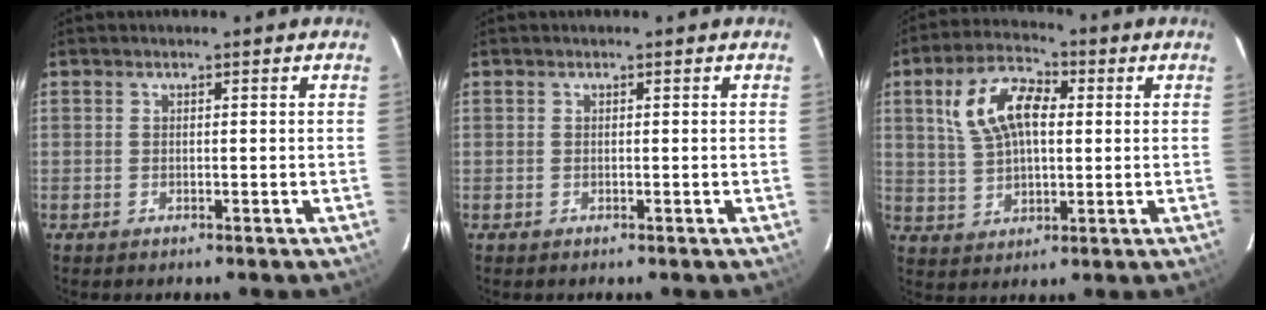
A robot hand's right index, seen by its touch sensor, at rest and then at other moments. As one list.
[{"total": 0.0}, {"total": 12.5, "force": [2.9, 7.1, 9.9], "torque": [-0.197, 0.028, 0.060]}]